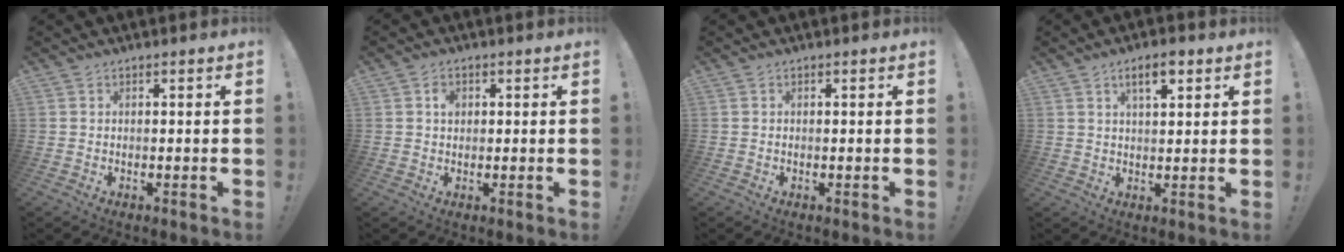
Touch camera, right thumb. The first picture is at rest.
{"total": 2.5, "force": [0.5, 2.0, 1.4], "torque": [-0.005, -0.004, 0.002]}
{"total": 0.0}
{"total": 5.7, "force": [3.0, 2.0, 4.4], "torque": [-0.063, -0.009, 0.047]}